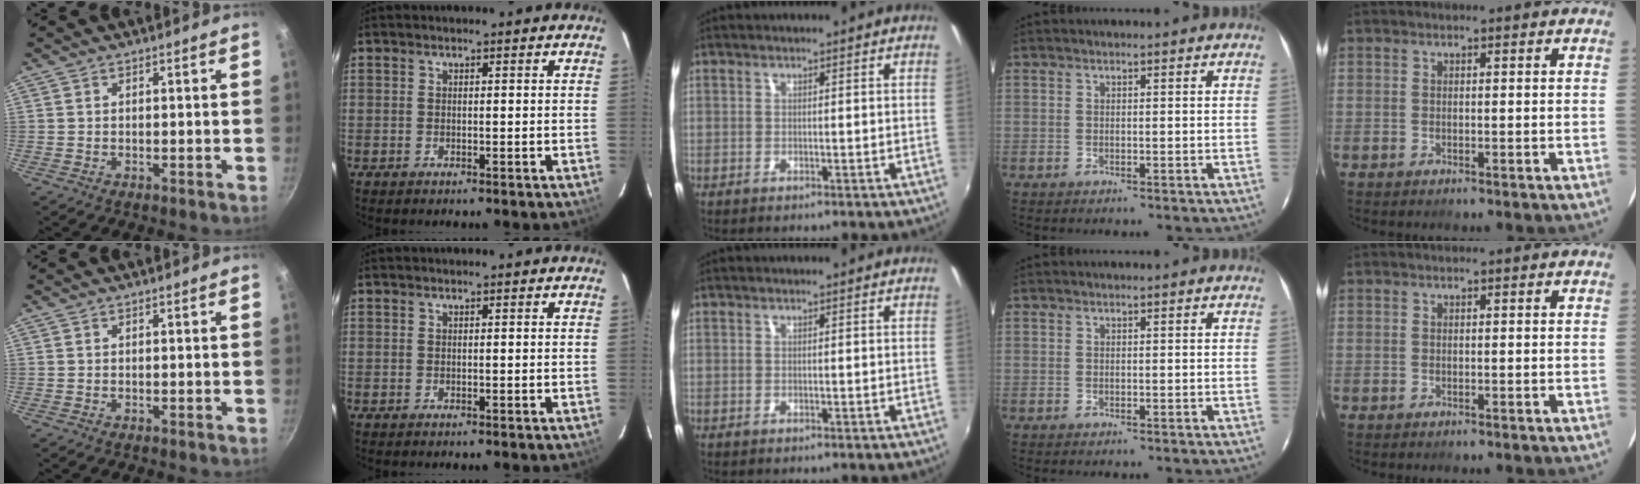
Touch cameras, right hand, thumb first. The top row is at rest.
{}